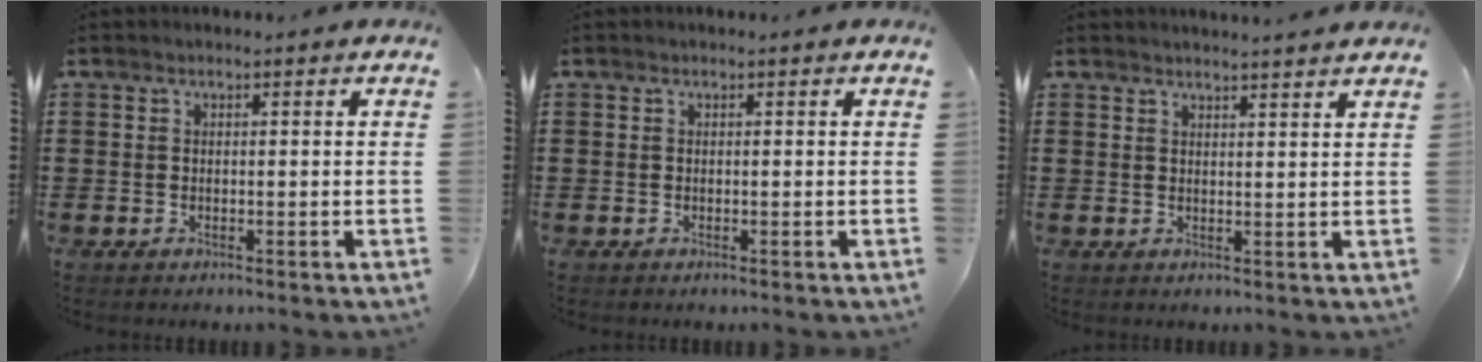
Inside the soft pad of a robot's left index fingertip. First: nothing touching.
{"total": 0.0}
{"total": 2.2, "force": [2.1, -0.5, 0.3], "torque": [-0.010, -0.005, 0.041]}